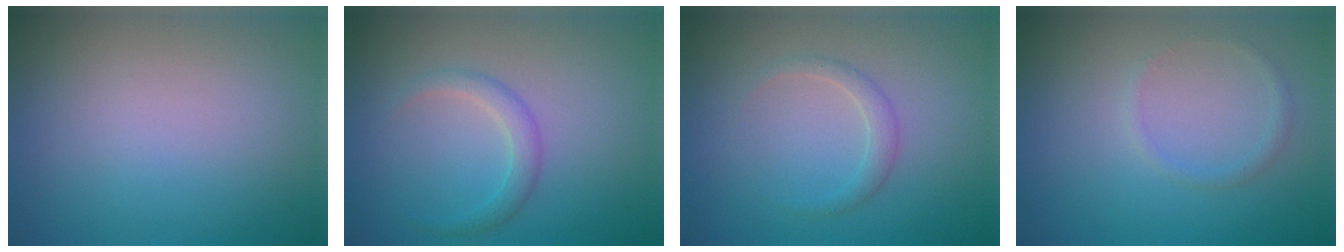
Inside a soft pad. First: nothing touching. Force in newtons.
{"total": 1.8, "press": 1.8, "slide": 0.2}
{"total": 1.4, "press": 1.4, "slide": 0.1}
{"total": 0.9, "press": 0.9, "slide": 0.1}